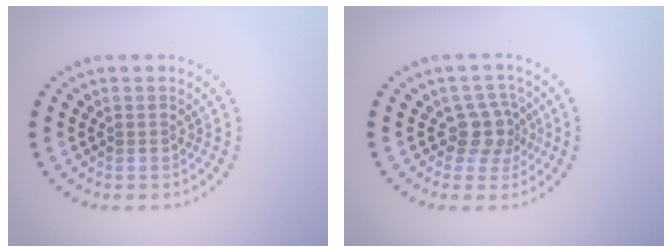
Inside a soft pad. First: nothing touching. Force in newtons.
{"total": 2.8, "press": 2.1, "slide": 1.8}